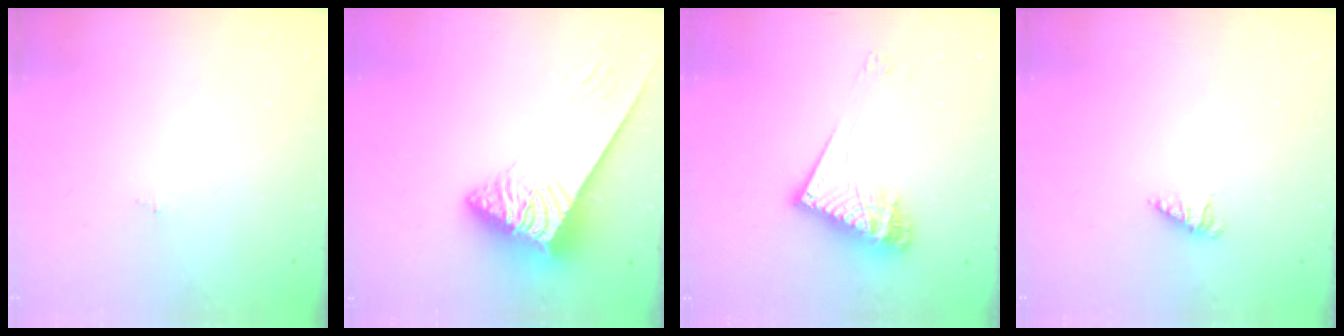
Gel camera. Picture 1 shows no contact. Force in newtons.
{"total": 4.4, "press": 4.4, "slide": 0.7}
{"total": 15.2, "press": 15.1, "slide": 1.3}
{"total": 2.4, "press": 2.4, "slide": 0.1}